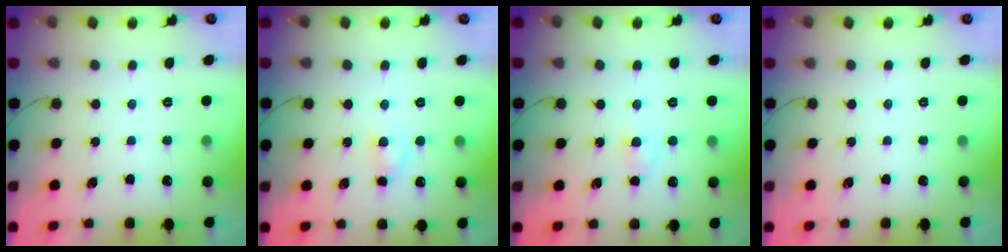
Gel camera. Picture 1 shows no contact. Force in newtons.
{"total": 2.6, "press": 2.3, "slide": 1.2}
{"total": 2.4, "press": 2.3, "slide": 0.9}
{"total": 0.0}